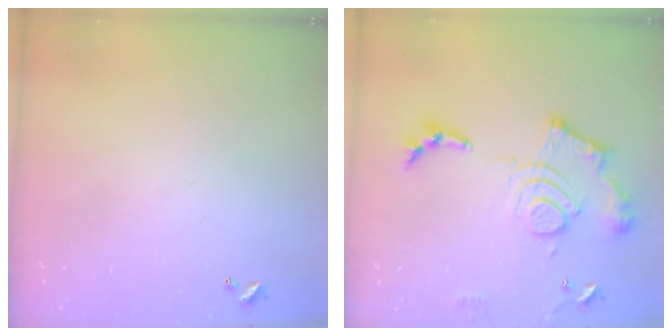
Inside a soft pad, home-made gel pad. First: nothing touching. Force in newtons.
{"total": 16.5, "press": 16.4, "slide": 1.7}